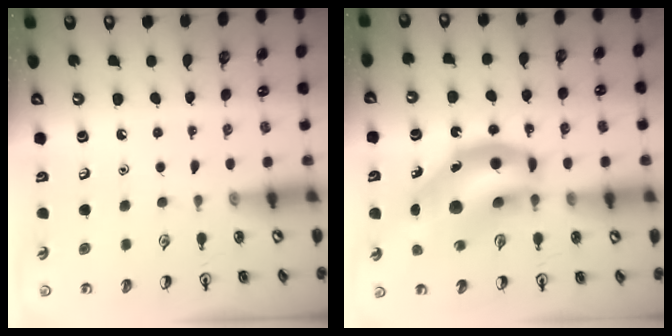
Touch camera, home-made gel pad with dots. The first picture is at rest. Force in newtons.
{"total": 17.0, "press": 16.3, "slide": 4.8}